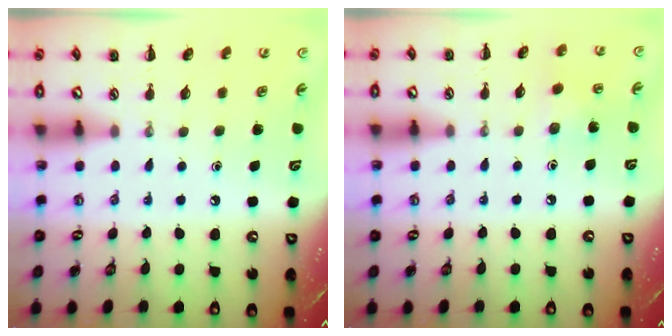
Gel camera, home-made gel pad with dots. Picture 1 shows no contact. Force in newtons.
{"total": 4.3, "press": 4.1, "slide": 1.2}